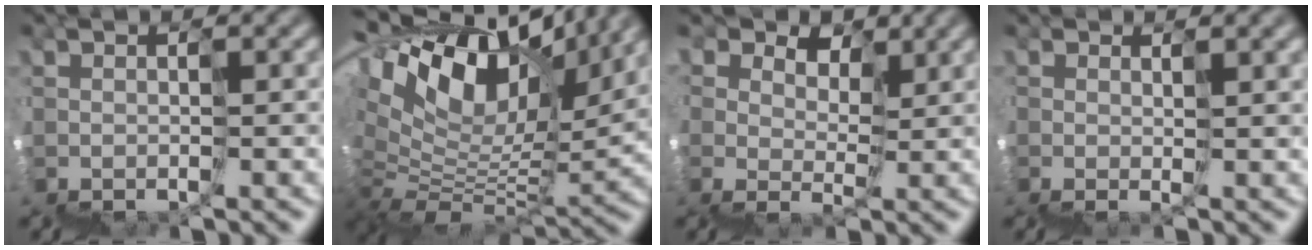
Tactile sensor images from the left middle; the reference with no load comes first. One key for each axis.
{"total": 10.6, "fx": 7.5, "fy": 4.0, "fz": 6.3, "tx": -0.116, "ty": 0.051, "tz": 0.126}
{"total": 4.1, "fx": 3.1, "fy": 2.7, "fz": 0.4, "tx": 0.010, "ty": 0.019, "tz": 0.063}
{"total": 2.9, "fx": 1.5, "fy": 0.7, "fz": 2.4, "tx": -0.030, "ty": 0.007, "tz": 0.032}